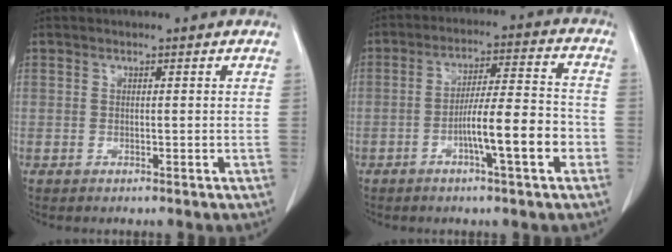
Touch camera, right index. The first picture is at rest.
{"total": 10.2, "force": [-3.7, 0.8, 9.5], "torque": [-0.153, 0.013, -0.058]}